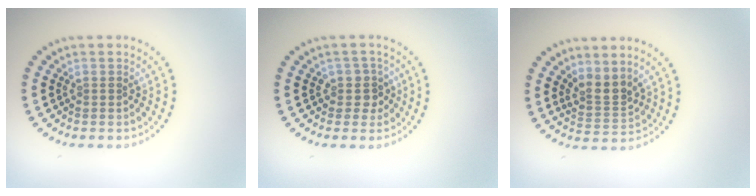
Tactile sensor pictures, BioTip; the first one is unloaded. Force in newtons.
{"total": 2.1, "press": 1.8, "slide": 1.1}
{"total": 2.6, "press": 1.9, "slide": 1.8}